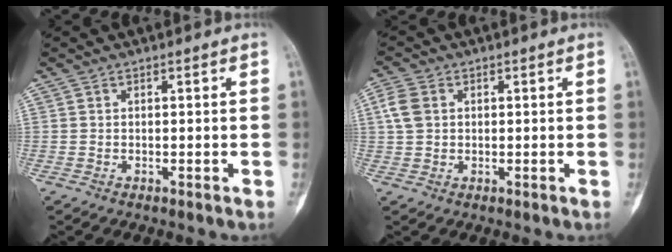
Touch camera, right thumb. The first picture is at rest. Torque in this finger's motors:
{"motor_torque": [0.15, 0.19, 0.05, -0.08, -0.04]}